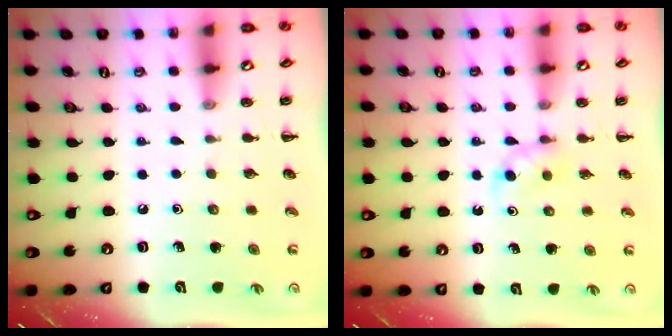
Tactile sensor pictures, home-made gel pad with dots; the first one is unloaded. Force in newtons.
{"total": 3.1, "press": 2.8, "slide": 1.2}